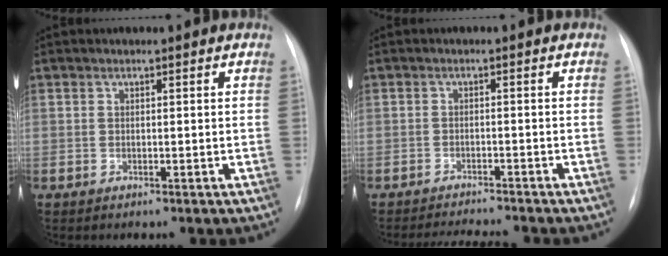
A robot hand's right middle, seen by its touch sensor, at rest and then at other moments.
{"total": 5.9, "force": [-5.7, 0.0, 1.6], "torque": [-0.022, -0.008, -0.085]}